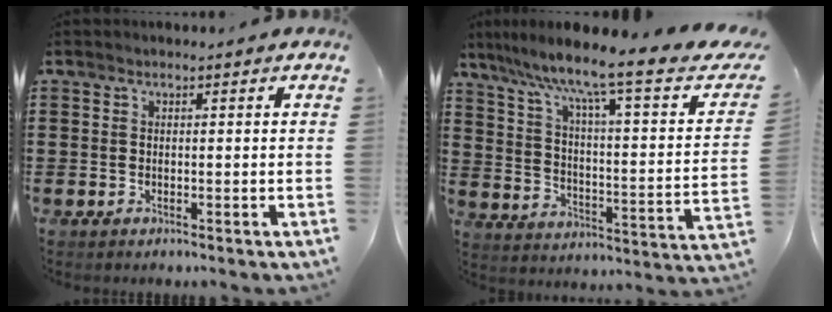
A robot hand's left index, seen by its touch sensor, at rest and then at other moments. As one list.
[{"total": 8.0, "force": [5.5, 0.1, 5.8], "torque": [-0.126, -0.044, 0.075]}]